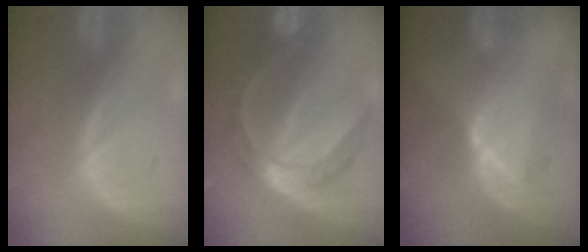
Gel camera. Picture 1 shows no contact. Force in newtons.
{"total": 8.4, "press": 8.3, "slide": 0.9}
{"total": 6.5, "press": 6.5, "slide": 0.6}